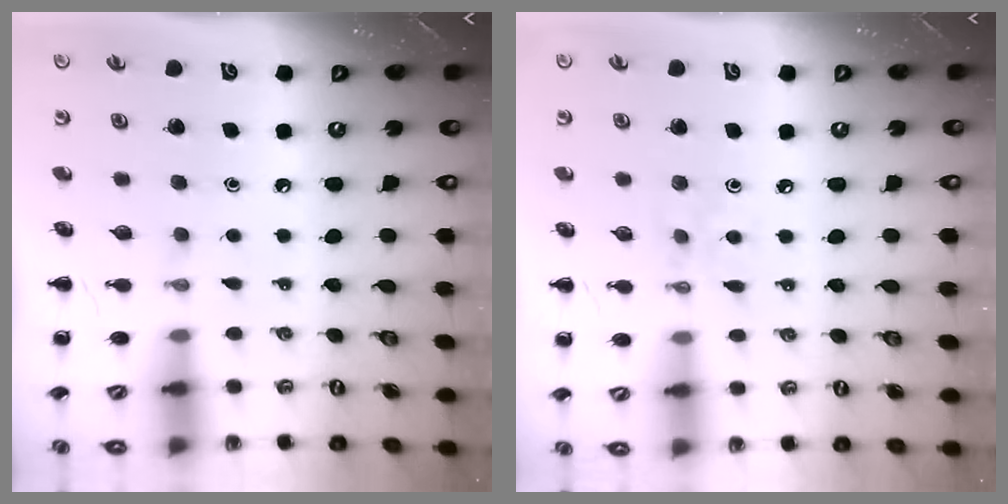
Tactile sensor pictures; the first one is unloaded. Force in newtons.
{"total": 4.3, "press": 4.0, "slide": 1.3}